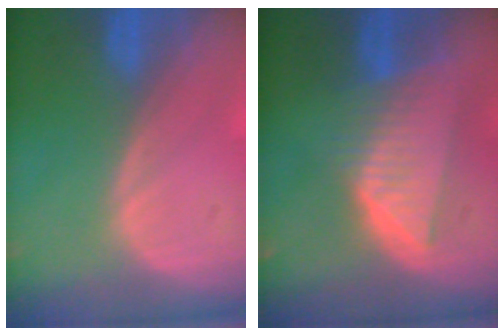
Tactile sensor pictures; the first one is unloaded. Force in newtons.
{"total": 7.5, "press": 6.9, "slide": 2.7}